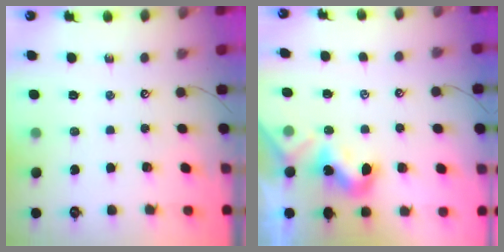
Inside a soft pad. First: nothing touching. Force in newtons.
{"total": 1.8, "press": 1.8, "slide": 0.5}